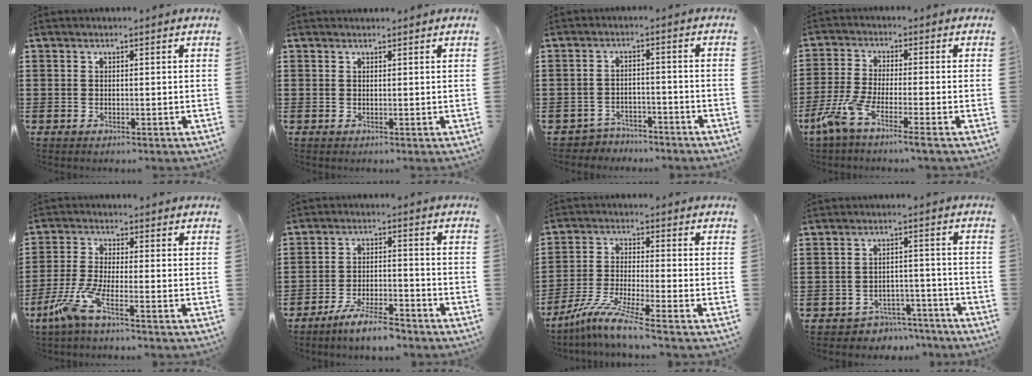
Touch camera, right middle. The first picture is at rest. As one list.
[{"total": 0.6, "force": [0.6, 0.0, 0.0], "torque": [-0.002, 0.001, 0.011]}, {"total": 3.3, "force": [-3.2, 0.6, -0.1], "torque": [-0.008, 0.001, -0.069]}, {"total": 5.7, "force": [-3.9, 0.2, 4.2], "torque": [-0.112, -0.022, -0.080]}, {"total": 5.9, "force": [-3.5, 0.7, 4.7], "torque": [-0.128, -0.020, -0.074]}, {"total": 6.0, "force": [-5.3, 0.4, 2.8], "torque": [-0.059, -0.004, -0.100]}, {"total": 7.0, "force": [-5.4, -0.2, 4.5], "torque": [-0.100, -0.021, -0.106]}, {"total": 3.7, "force": [-3.6, 0.7, -0.1], "torque": [-0.008, 0.003, -0.077]}]